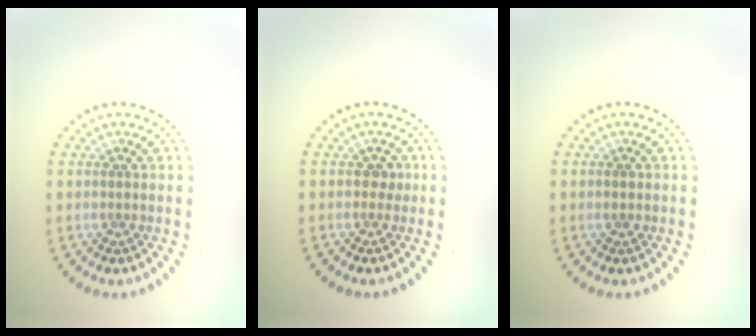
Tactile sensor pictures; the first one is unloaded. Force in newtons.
{"total": 1.0, "press": 0.9, "slide": 0.4}
{"total": 0.9, "press": 0.9, "slide": 0.1}